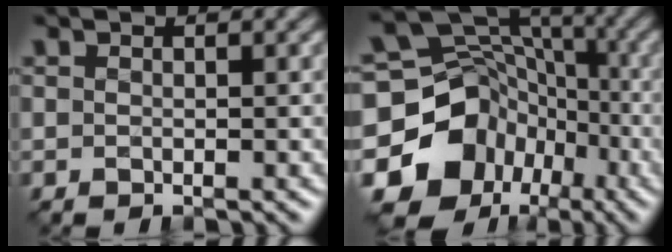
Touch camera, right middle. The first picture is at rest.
{"total": 15.3, "force": [-6.3, 12.6, 5.9], "torque": [-0.130, -0.014, -0.113]}